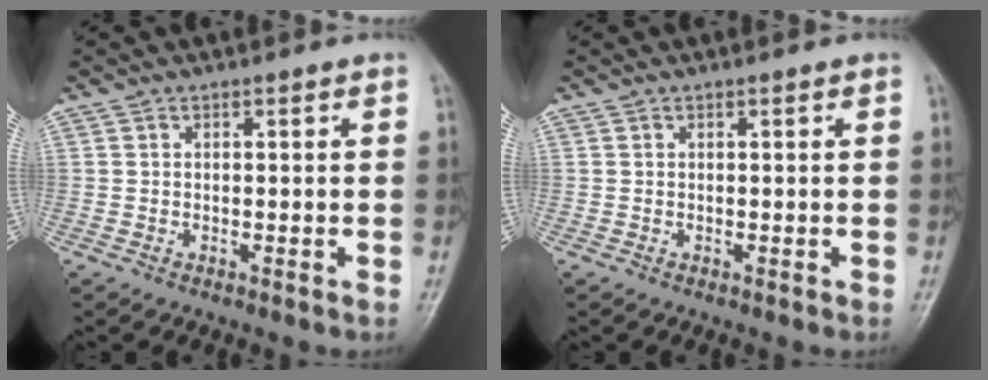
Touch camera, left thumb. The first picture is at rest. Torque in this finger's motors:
{"motor_torque": [0.00, 0.00, 0.00, 0.00, 0.00]}